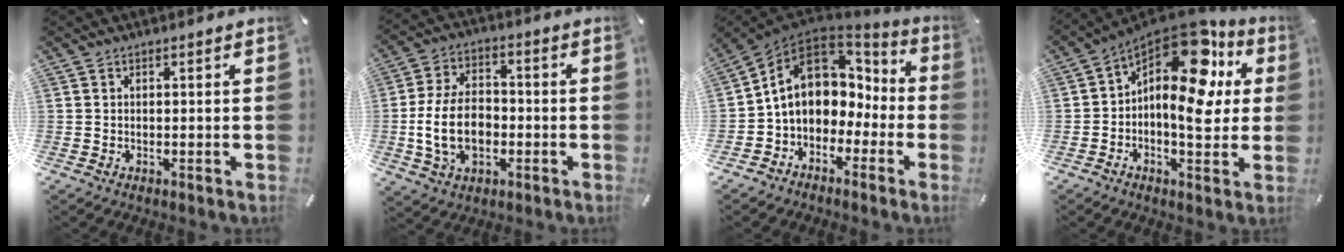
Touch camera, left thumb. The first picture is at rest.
{"total": 13.8, "force": [-2.3, 9.4, 9.9], "torque": [-0.223, 0.007, -0.039]}
{"total": 12.6, "force": [1.7, 10.2, 7.2], "torque": [-0.138, -0.003, 0.031]}
{"total": 17.9, "force": [6.5, 8.9, 14.1], "torque": [-0.223, -0.057, 0.103]}